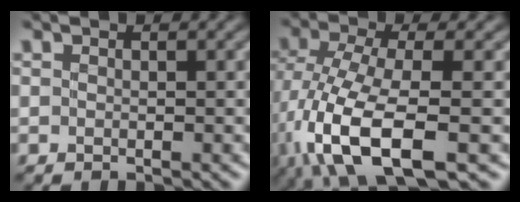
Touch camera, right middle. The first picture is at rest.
{"total": 10.1, "force": [-4.0, 4.0, 8.3], "torque": [-0.181, -0.013, -0.078]}